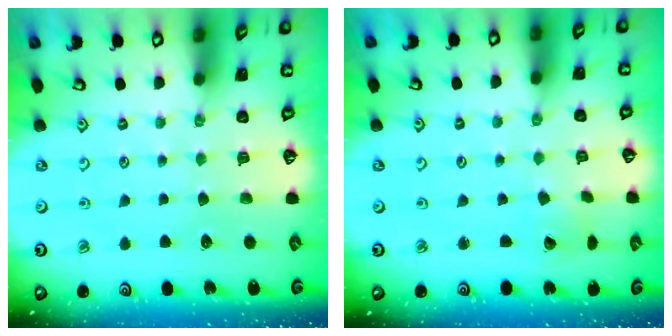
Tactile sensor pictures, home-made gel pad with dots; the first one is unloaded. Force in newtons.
{"total": 2.6, "press": 2.6, "slide": 0.1}